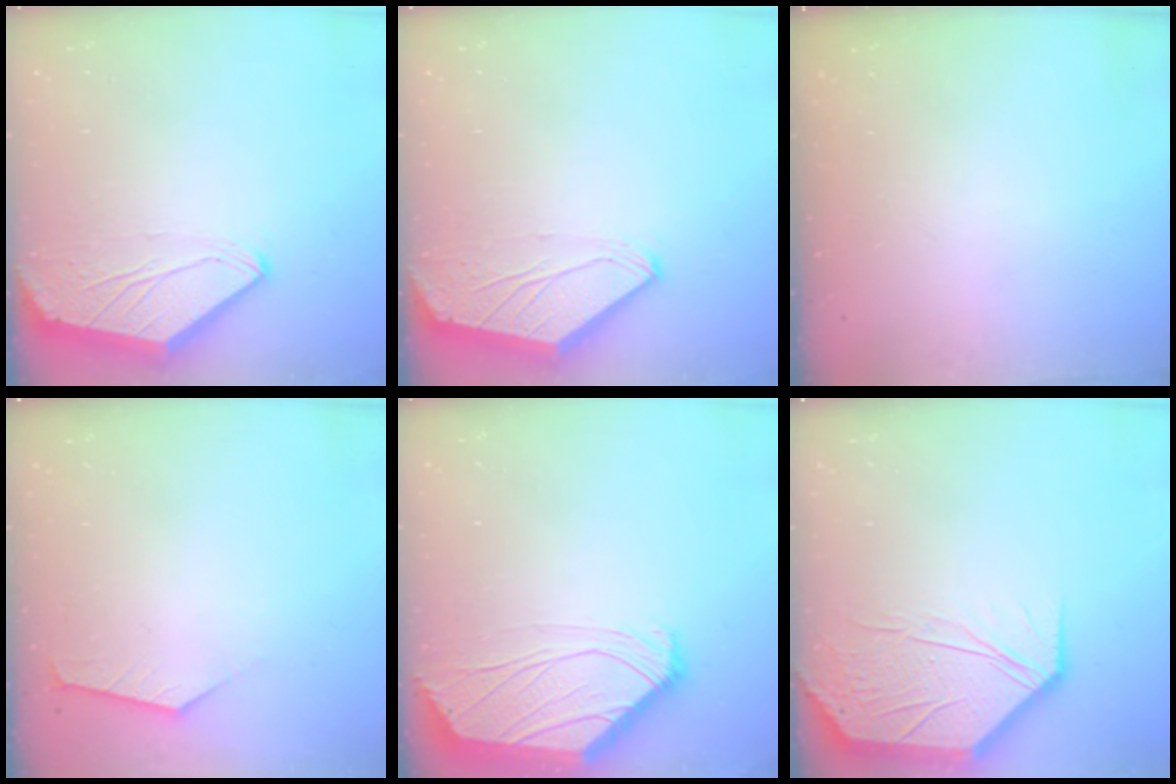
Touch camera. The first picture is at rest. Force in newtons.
{"total": 0.0}
{"total": 0.0}
{"total": 2.5, "press": 2.4, "slide": 0.4}
{"total": 1.1, "press": 1.0, "slide": 0.6}
{"total": 13.6, "press": 13.5, "slide": 1.2}